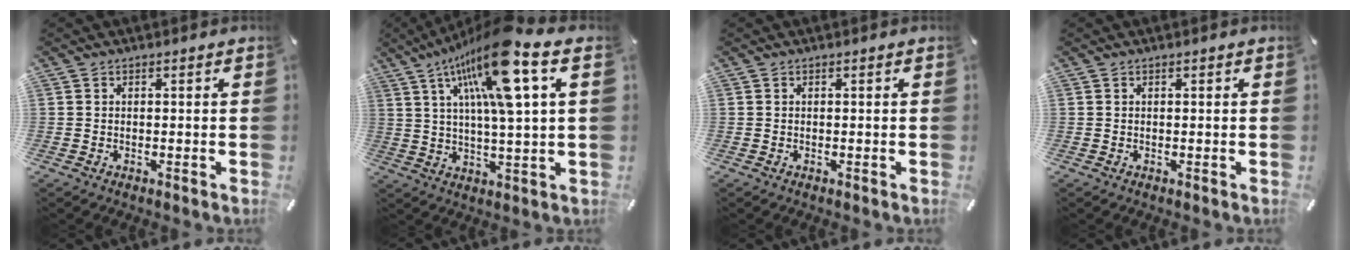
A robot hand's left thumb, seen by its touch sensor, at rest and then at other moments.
{"total": 17.6, "force": [8.4, 3.5, 15.0], "torque": [-0.284, -0.036, 0.125]}
{"total": 0.0}
{"total": 0.0}